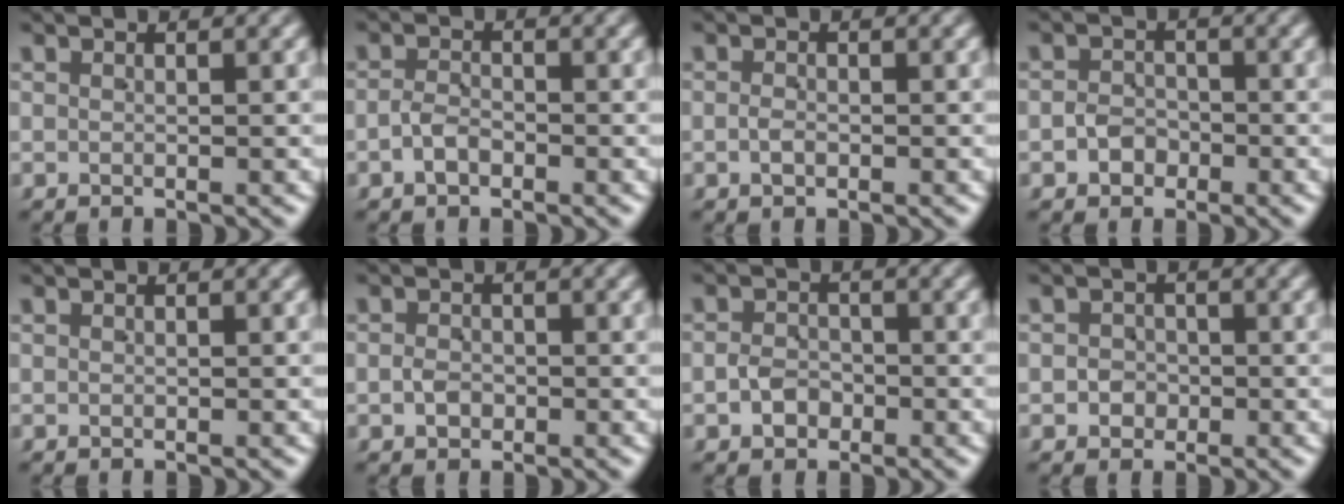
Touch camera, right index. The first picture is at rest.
{"total": 1.7, "force": [-1.3, 0.9, 0.6], "torque": [-0.008, 0.005, -0.027]}
{"total": 0.9, "force": [-0.6, 0.5, 0.5], "torque": [-0.012, 0.000, -0.010]}
{"total": 2.5, "force": [-1.2, 2.1, 0.3], "torque": [-0.003, -0.004, -0.017]}
{"total": 0.0}
{"total": 1.4, "force": [-0.6, 1.2, 0.5], "torque": [-0.008, 0.000, -0.008]}
{"total": 2.3, "force": [-1.1, 1.9, 0.5], "torque": [-0.008, 0.000, -0.017]}
{"total": 2.2, "force": [-0.8, 2.0, 0.2], "torque": [0.003, -0.005, -0.009]}